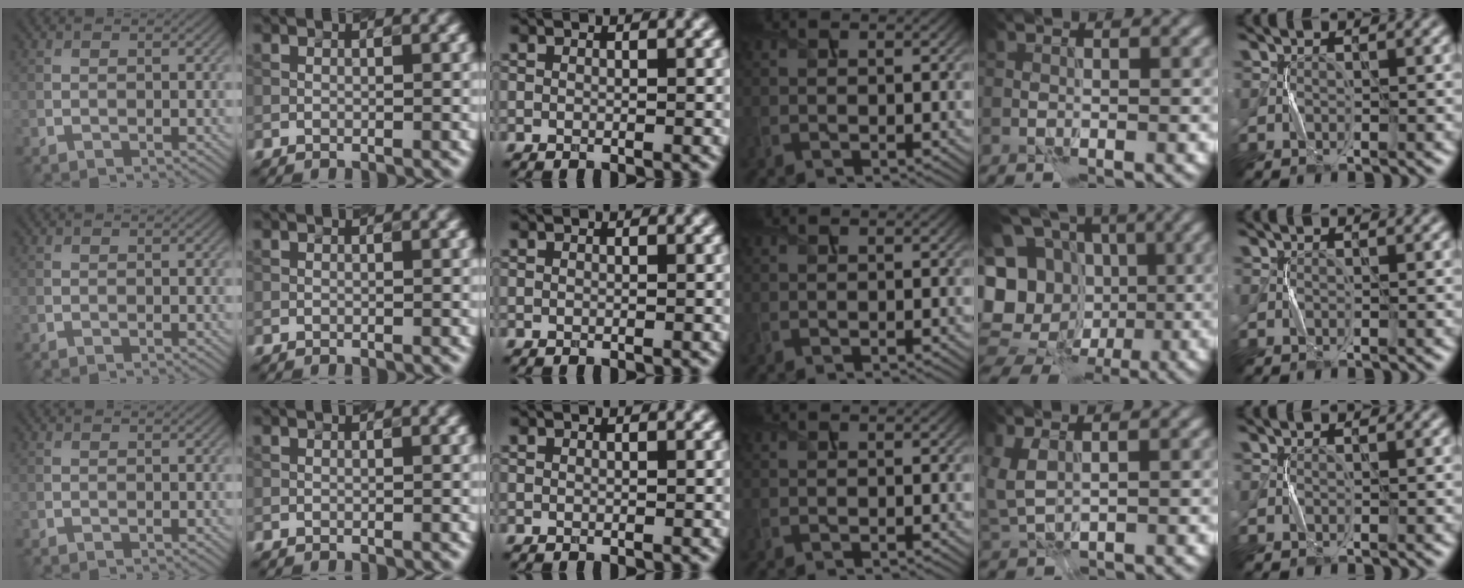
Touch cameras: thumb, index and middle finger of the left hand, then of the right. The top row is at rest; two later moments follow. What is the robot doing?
{"motion": "press", "object": "toy piano key"}